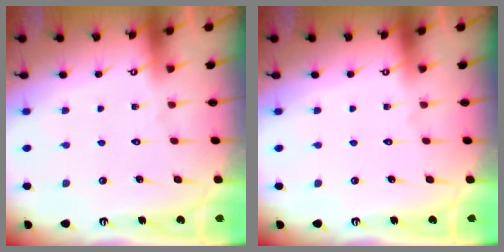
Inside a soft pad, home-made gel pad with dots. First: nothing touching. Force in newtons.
{"total": 0.0}